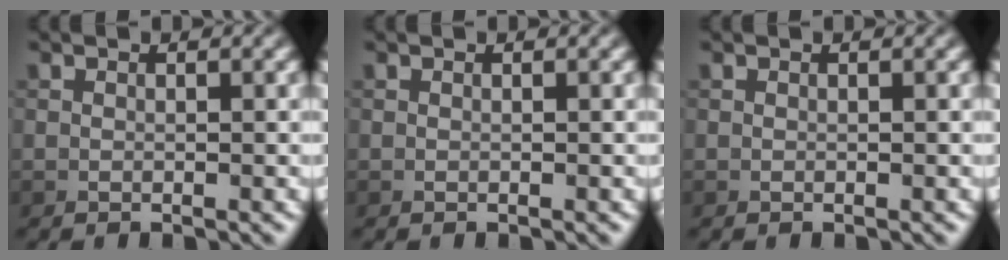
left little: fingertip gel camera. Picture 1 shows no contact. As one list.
[{"total": 0.0}, {"total": 0.0}]